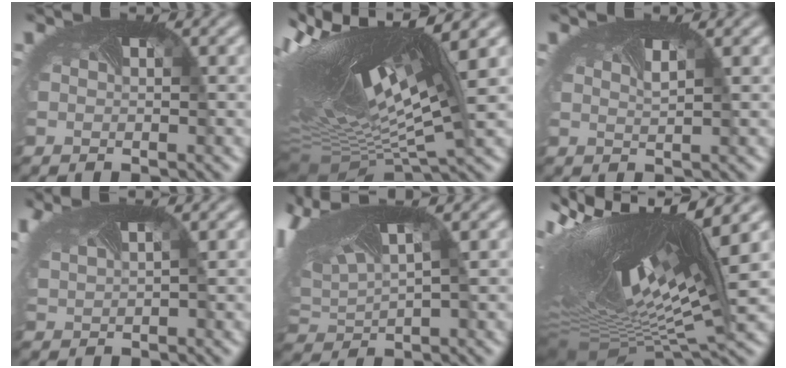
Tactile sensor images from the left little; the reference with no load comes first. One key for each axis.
{"total": 16.8, "fx": 2.1, "fy": 6.3, "fz": 15.4, "tx": -0.302, "ty": -0.013, "tz": 0.050}
{"total": 0.8, "fx": 0.4, "fy": 0.2, "fz": 0.6, "tx": -0.013, "ty": 0.004, "tz": 0.004}
{"total": 7.0, "fx": 2.7, "fy": 3.5, "fz": 5.4, "tx": -0.134, "ty": 0.032, "tz": 0.052}
{"total": 11.0, "fx": 4.1, "fy": 5.1, "fz": 8.9, "tx": -0.191, "ty": 0.027, "tz": 0.083}
{"total": 17.9, "fx": 3.8, "fy": 6.2, "fz": 16.4, "tx": -0.312, "ty": 0.000, "tz": 0.074}